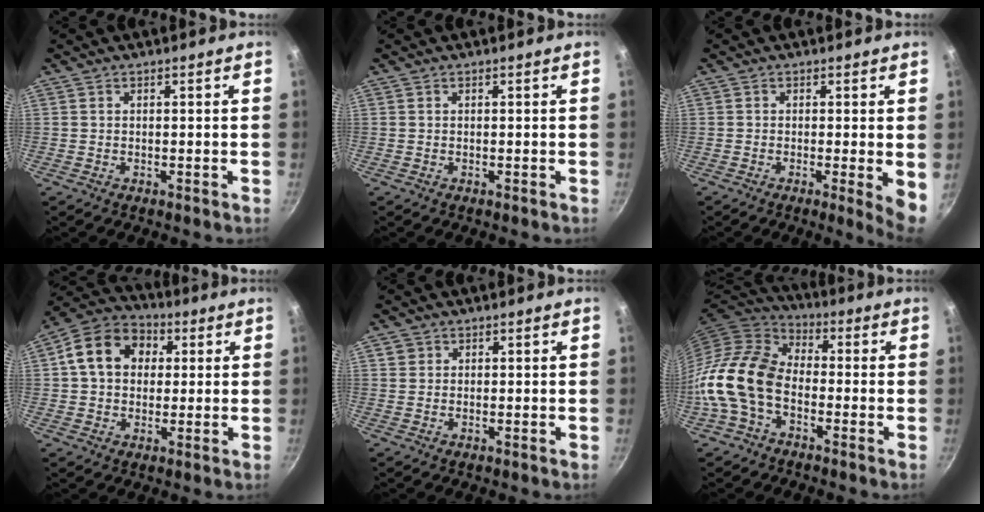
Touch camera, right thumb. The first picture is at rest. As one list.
[{"total": 0.0}, {"total": 5.1, "force": [-0.5, 0.8, 5.0], "torque": [-0.062, -0.013, -0.008]}, {"total": 12.8, "force": [2.6, 10.1, 7.4], "torque": [-0.098, 0.022, 0.024]}, {"total": 1.5, "force": [0.4, 1.4, 0.2], "torque": [0.004, 0.007, 0.005]}, {"total": 13.8, "force": [-3.6, 9.2, 9.6], "torque": [-0.158, 0.038, -0.093]}]